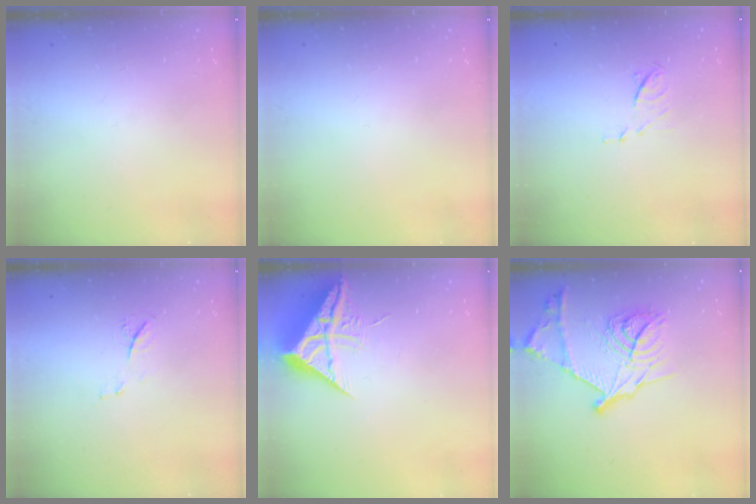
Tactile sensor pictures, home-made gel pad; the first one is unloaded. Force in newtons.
{"total": 0.0}
{"total": 6.9, "press": 6.9, "slide": 0.7}
{"total": 5.6, "press": 5.6, "slide": 0.7}
{"total": 9.7, "press": 9.6, "slide": 0.8}
{"total": 19.6, "press": 19.5, "slide": 1.5}